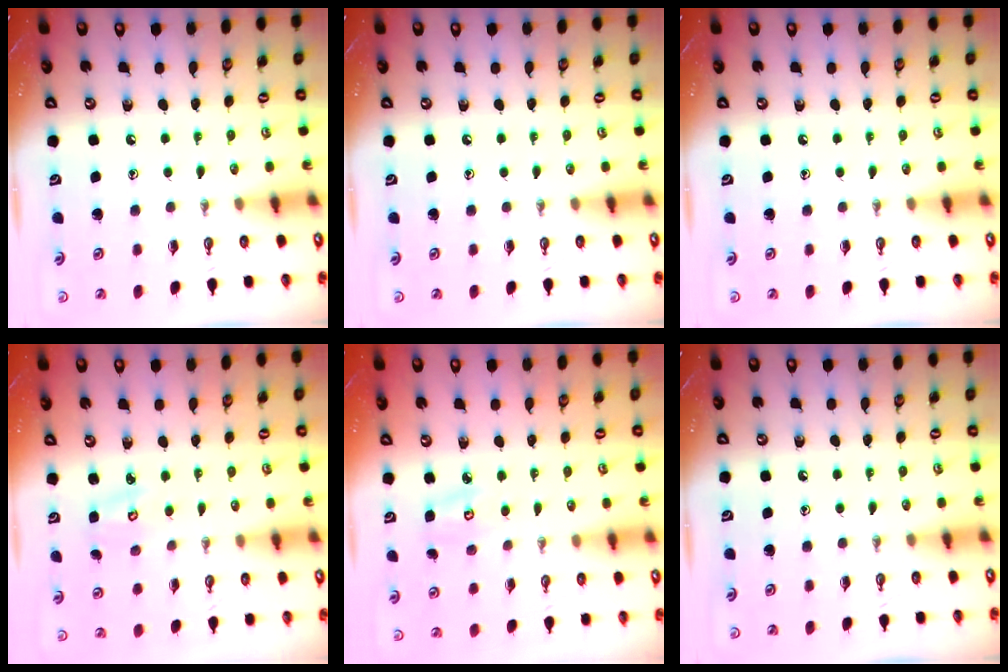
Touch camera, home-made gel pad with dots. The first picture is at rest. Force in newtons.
{"total": 0.0}
{"total": 0.0}
{"total": 3.4, "press": 3.4, "slide": 0.4}
{"total": 5.2, "press": 5.1, "slide": 0.5}
{"total": 0.0}